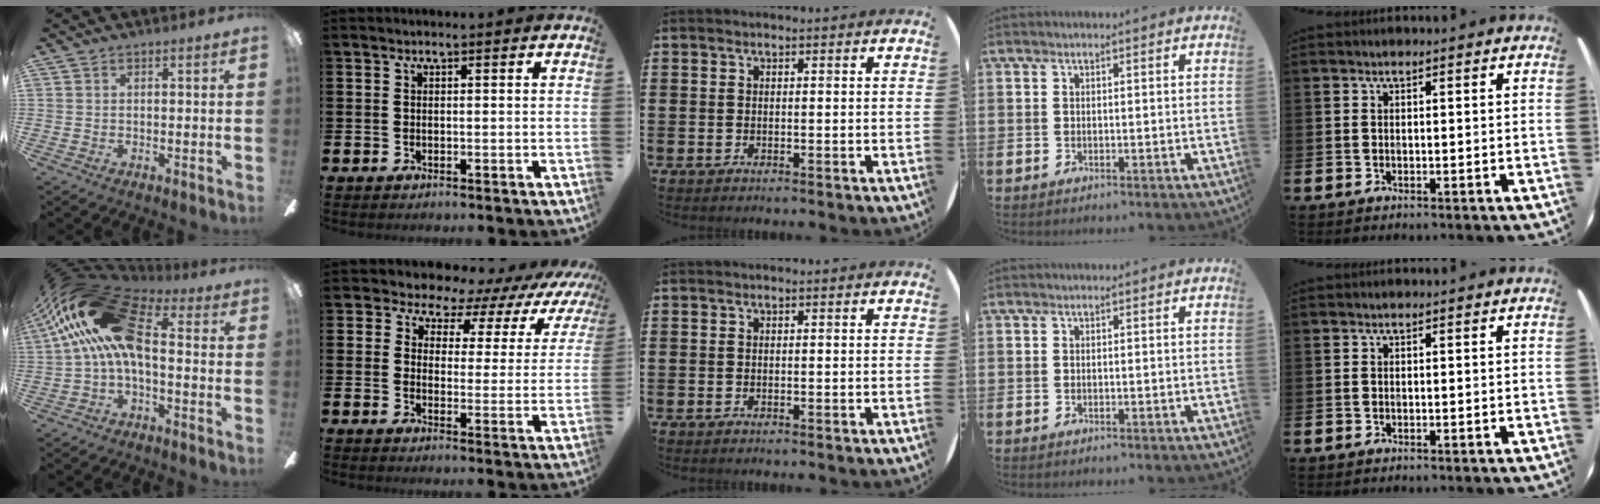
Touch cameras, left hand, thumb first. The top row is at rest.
{"thumb": {"total": 22.4, "force": [3.7, 11.3, 19.0], "torque": [-0.357, 0.009, 0.071]}, "index": {"total": 5.6, "force": [4.9, 2.8, 0.4], "torque": [-0.024, -0.049, 0.075]}}